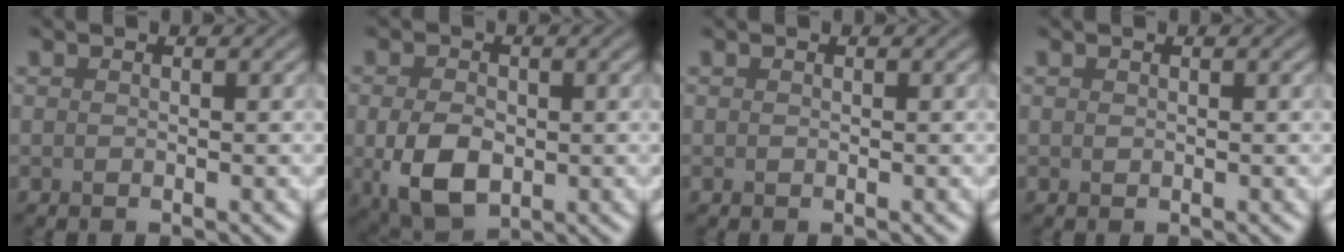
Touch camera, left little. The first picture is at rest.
{"total": 5.4, "force": [-0.9, 3.6, 4.0], "torque": [-0.085, -0.013, -0.013]}
{"total": 0.0}
{"total": 0.0}